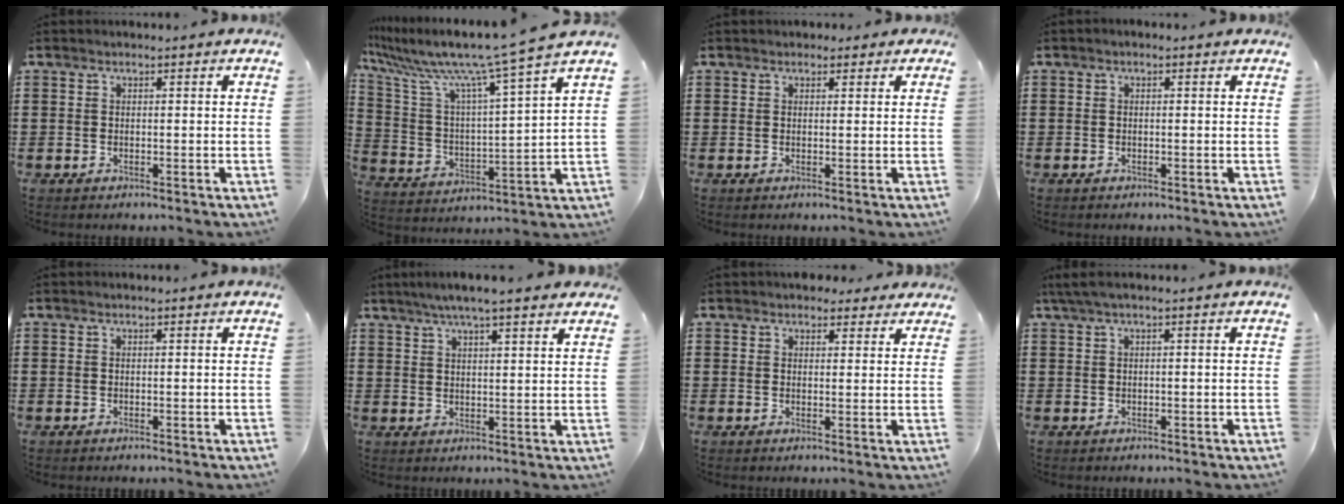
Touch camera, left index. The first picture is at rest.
{"total": 9.4, "force": [8.1, -0.9, 4.6], "torque": [-0.128, -0.064, 0.126]}
{"total": 1.4, "force": [0.9, 1.0, 0.3], "torque": [-0.002, 0.005, 0.015]}
{"total": 0.6, "force": [-0.5, 0.3, 0.1], "torque": [-0.004, -0.001, -0.009]}
{"total": 0.0}
{"total": 5.0, "force": [4.1, 0.2, 2.9], "torque": [-0.065, -0.006, 0.071]}
{"total": 2.8, "force": [2.3, 1.4, 0.5], "torque": [-0.009, 0.000, 0.042]}
{"total": 1.4, "force": [-0.1, 0.2, 1.4], "torque": [-0.030, -0.006, -0.004]}